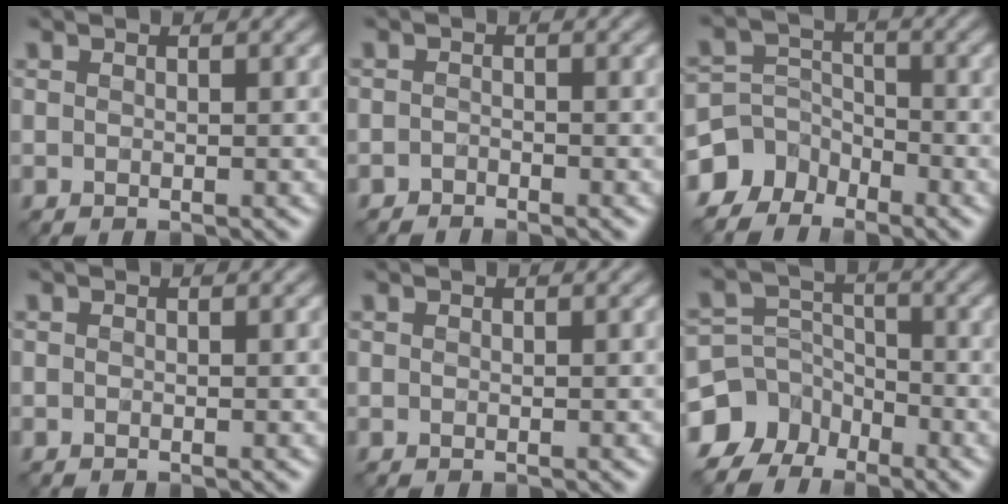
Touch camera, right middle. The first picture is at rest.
{"total": 0.9, "force": [-0.9, 0.1, -0.1], "torque": [0.005, 0.000, -0.019]}
{"total": 5.0, "force": [-3.9, 3.1, 0.5], "torque": [0.013, 0.006, -0.081]}
{"total": 0.0}
{"total": 0.0}
{"total": 7.9, "force": [-5.4, 5.6, 1.3], "torque": [-0.012, -0.010, -0.113]}